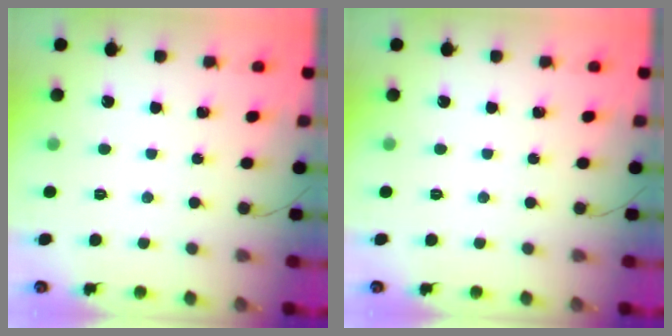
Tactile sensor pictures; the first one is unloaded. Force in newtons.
{"total": 0.0}